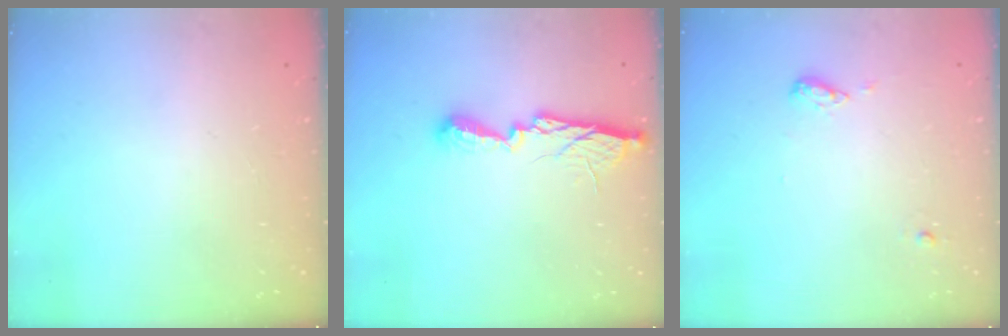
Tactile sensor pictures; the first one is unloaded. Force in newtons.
{"total": 10.7, "press": 10.7, "slide": 0.3}
{"total": 7.0, "press": 6.3, "slide": 2.9}